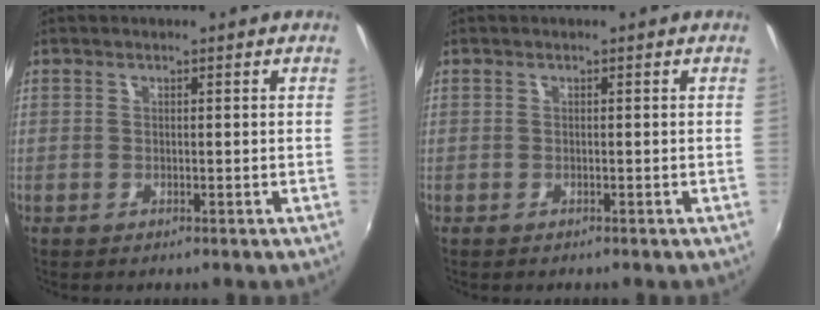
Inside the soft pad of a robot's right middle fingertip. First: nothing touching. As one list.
[{"total": 0.0}]